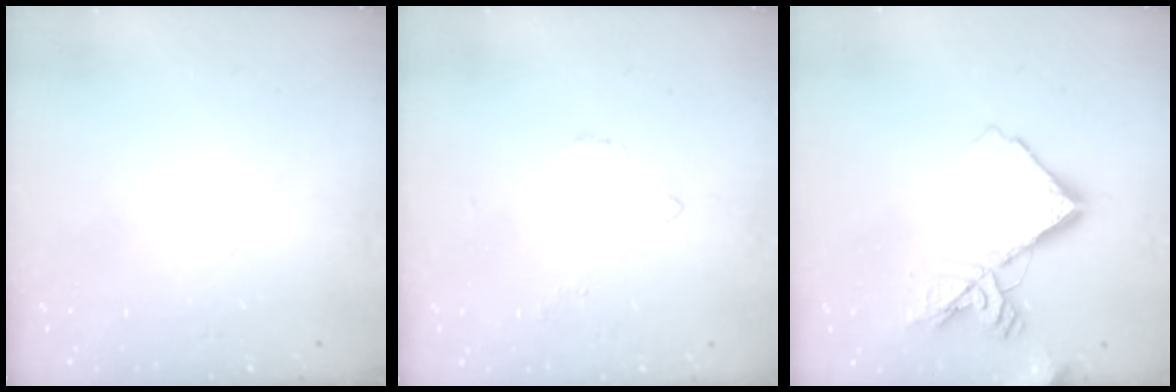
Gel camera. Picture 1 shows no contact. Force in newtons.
{"total": 2.3, "press": 2.2, "slide": 0.6}
{"total": 13.7, "press": 13.6, "slide": 1.5}